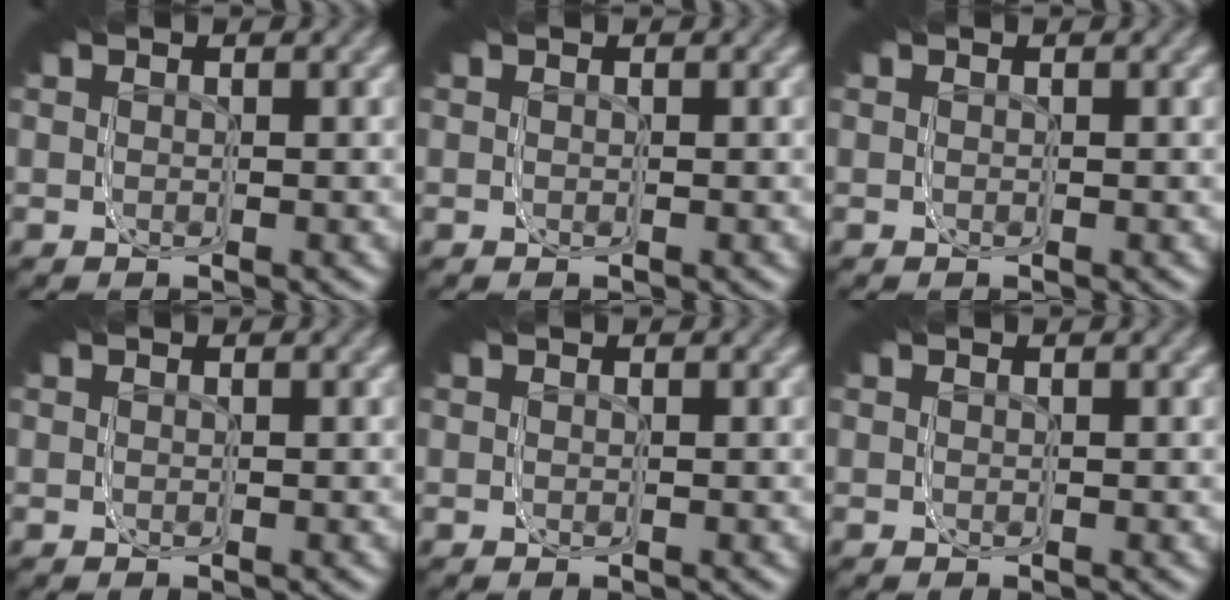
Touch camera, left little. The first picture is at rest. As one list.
[{"total": 0.0}, {"total": 0.0}, {"total": 0.0}, {"total": 0.0}, {"total": 0.0}]